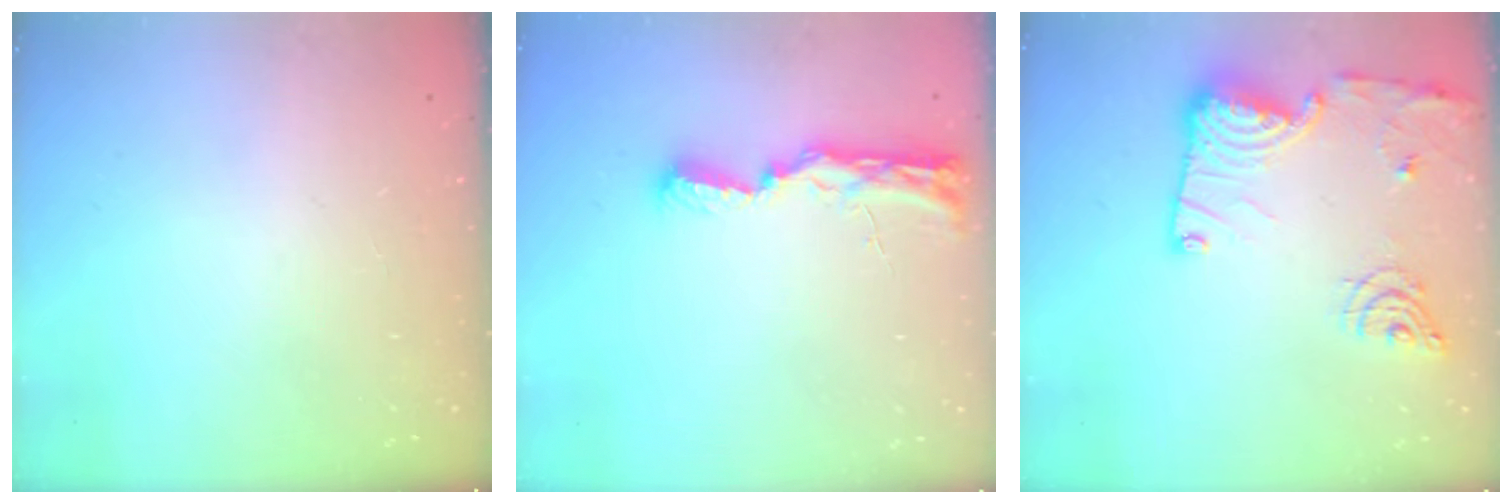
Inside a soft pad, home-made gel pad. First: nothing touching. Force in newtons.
{"total": 9.4, "press": 9.2, "slide": 2.0}
{"total": 17.5, "press": 17.4, "slide": 1.6}